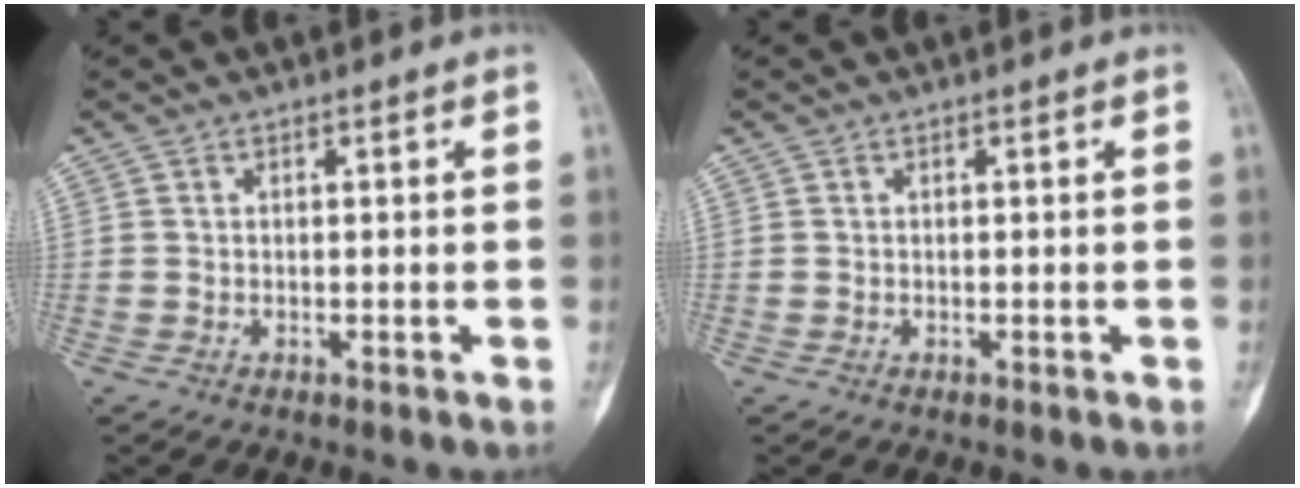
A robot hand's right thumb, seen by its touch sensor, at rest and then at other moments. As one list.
[{"total": 0.0}]